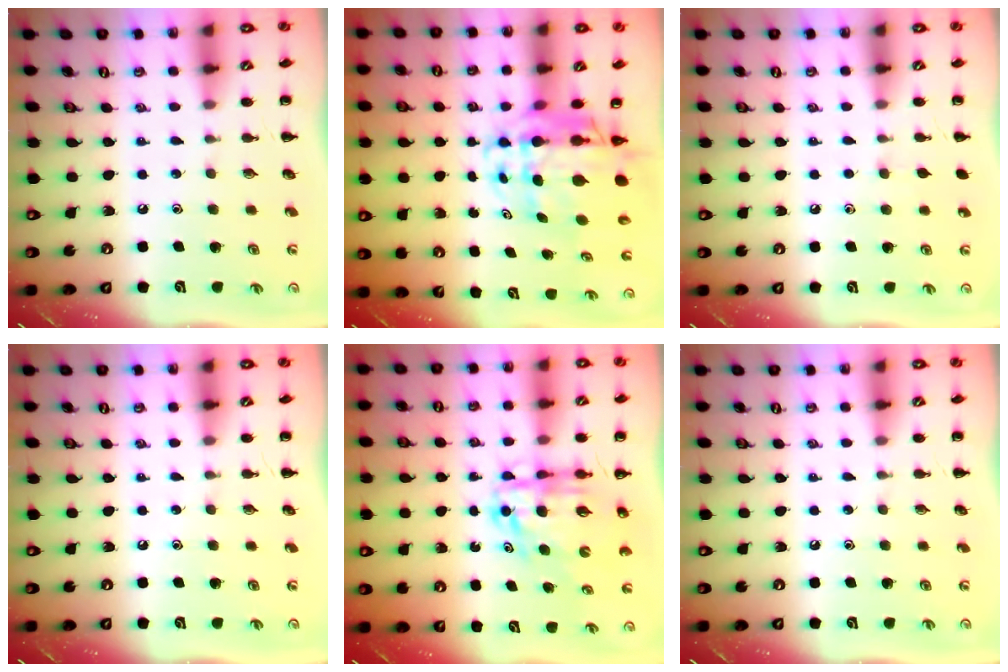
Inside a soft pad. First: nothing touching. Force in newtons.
{"total": 9.5, "press": 9.0, "slide": 3.0}
{"total": 2.5, "press": 2.2, "slide": 1.2}
{"total": 0.0}
{"total": 8.6, "press": 8.0, "slide": 3.2}
{"total": 0.0}